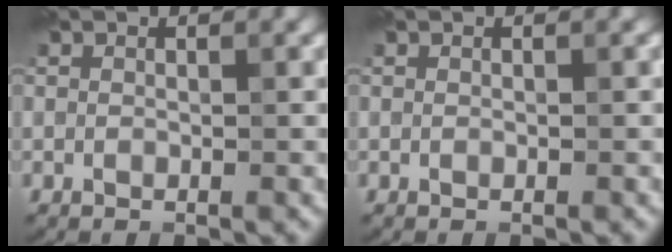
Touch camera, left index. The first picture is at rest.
{"total": 0.0}